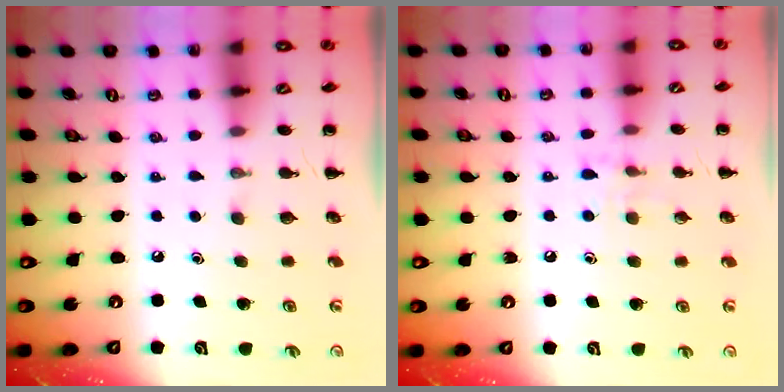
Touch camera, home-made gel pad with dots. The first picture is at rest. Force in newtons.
{"total": 6.1, "press": 5.8, "slide": 1.9}